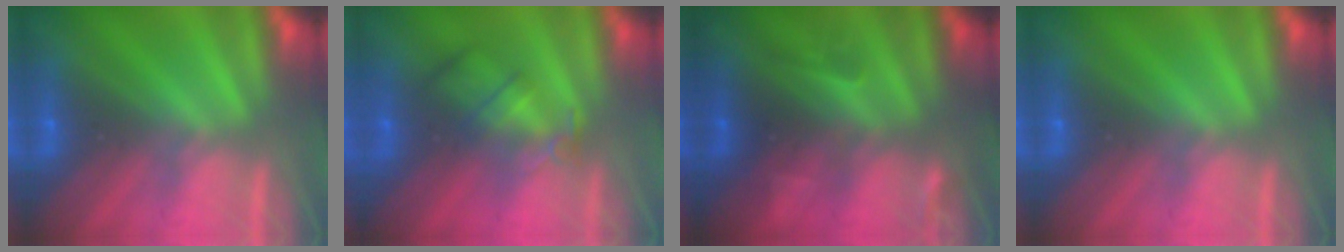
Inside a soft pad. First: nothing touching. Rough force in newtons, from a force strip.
{"total": 2.4}
{"total": 2.4}
{"total": 0.0}